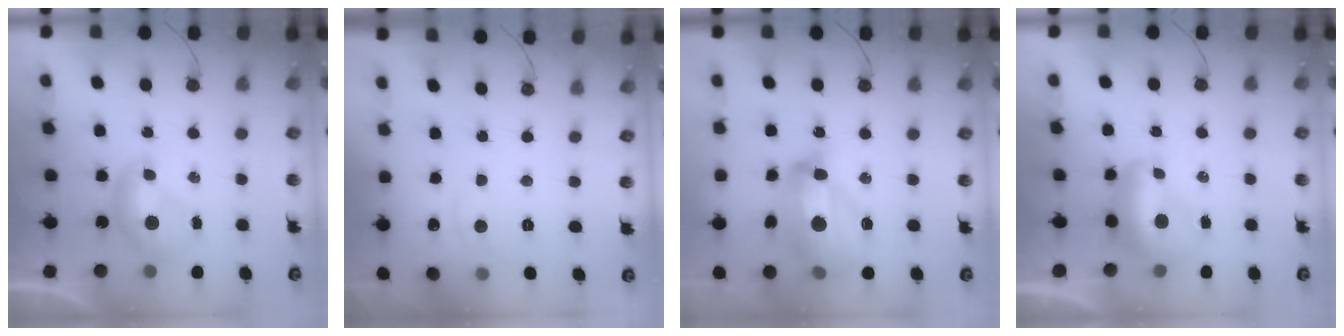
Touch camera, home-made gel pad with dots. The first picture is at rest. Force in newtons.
{"total": 1.1, "press": 0.7, "slide": 0.8}
{"total": 12.6, "press": 12.6, "slide": 1.5}
{"total": 1.8, "press": 1.6, "slide": 0.8}